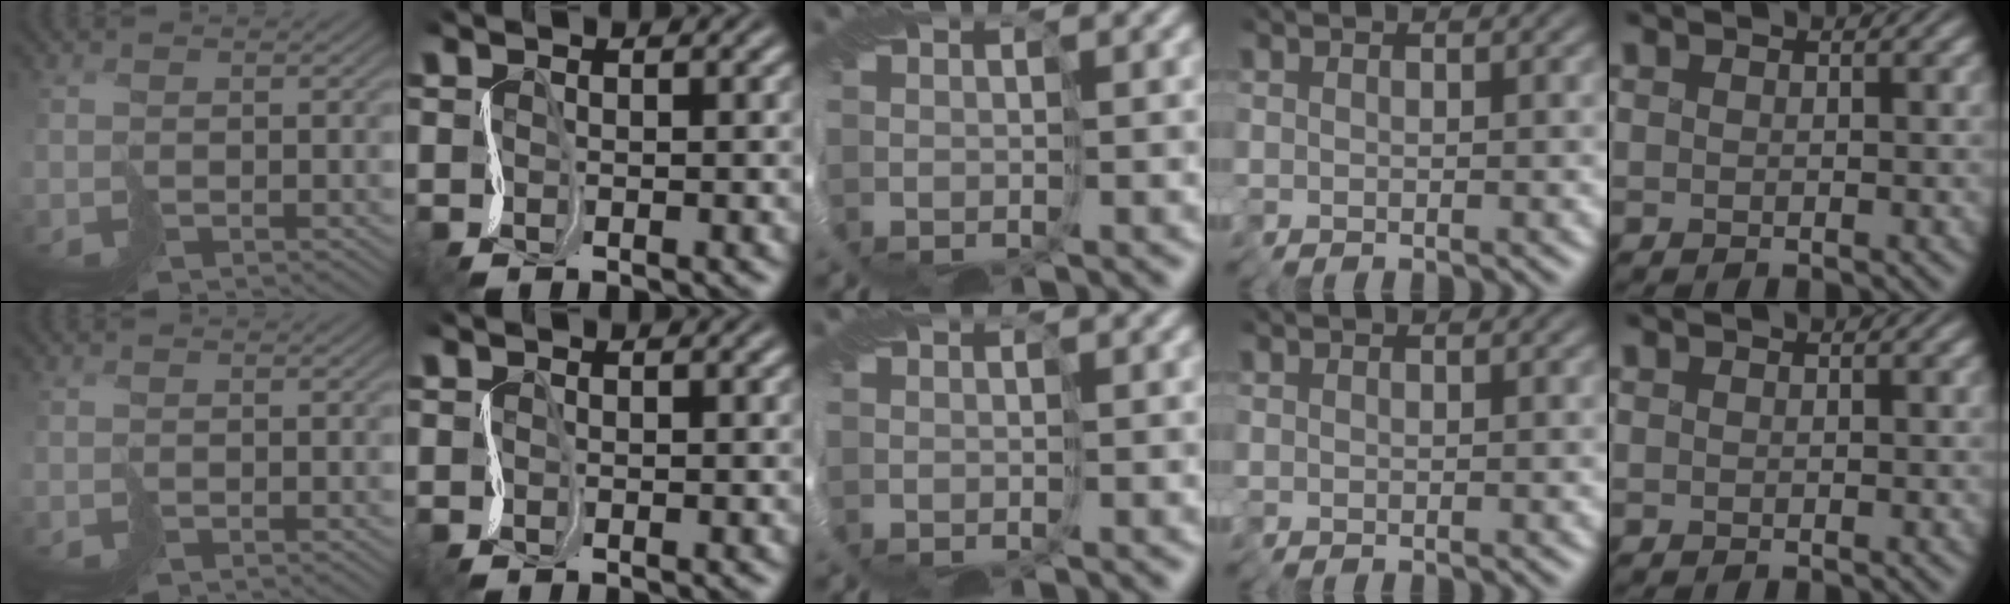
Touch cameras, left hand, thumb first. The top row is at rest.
{}